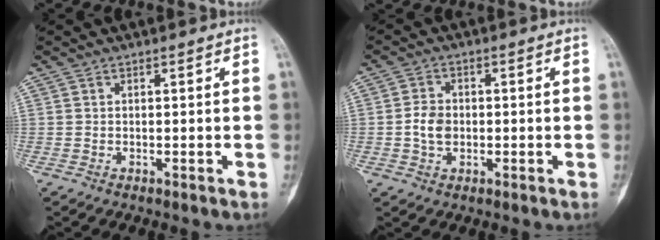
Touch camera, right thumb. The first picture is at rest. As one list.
[{"total": 4.3, "force": [-0.5, 3.3, 2.8], "torque": [-0.047, 0.006, -0.013]}]